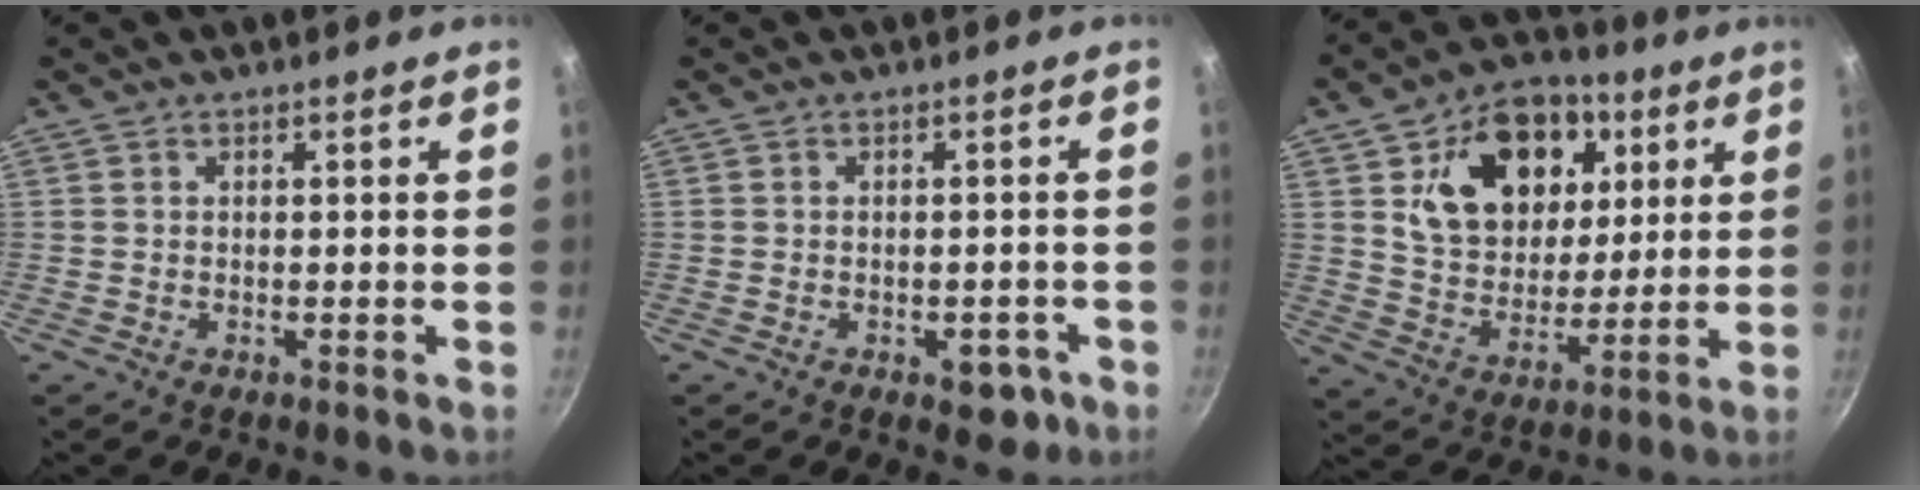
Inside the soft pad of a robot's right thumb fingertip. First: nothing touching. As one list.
[{"total": 4.4, "force": [-1.9, 2.7, 3.0], "torque": [-0.016, 0.016, -0.014]}, {"total": 20.4, "force": [7.1, 14.6, 12.3], "torque": [-0.162, -0.019, 0.117]}]